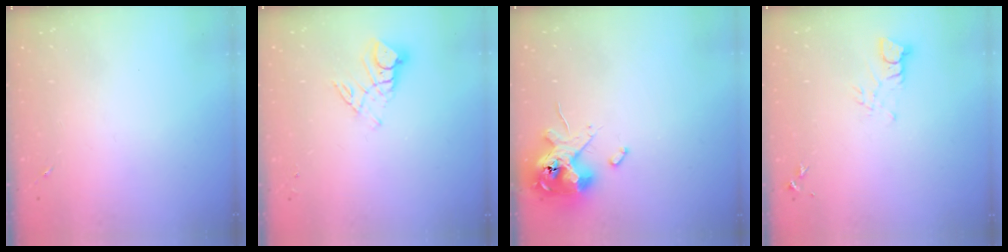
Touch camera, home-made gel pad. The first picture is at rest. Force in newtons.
{"total": 8.8, "press": 8.8, "slide": 0.8}
{"total": 14.6, "press": 14.4, "slide": 2.8}
{"total": 3.2, "press": 3.2, "slide": 0.2}